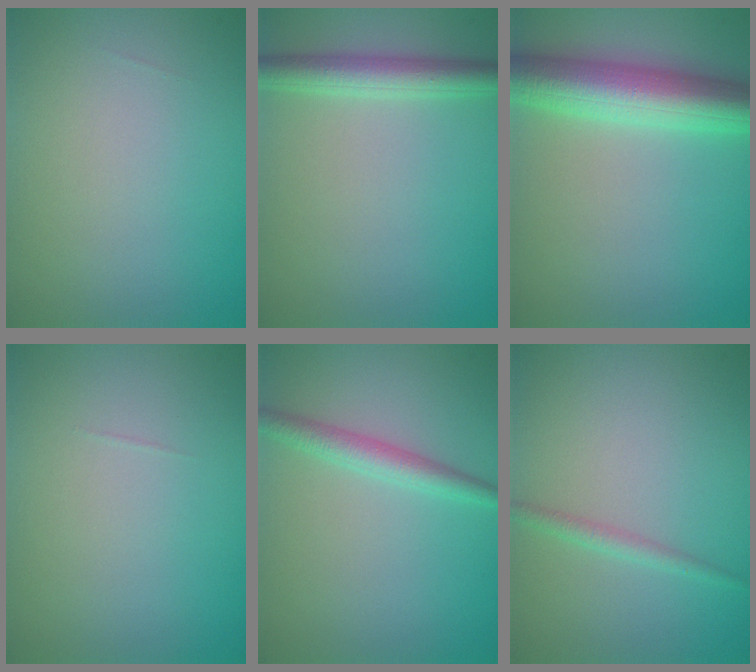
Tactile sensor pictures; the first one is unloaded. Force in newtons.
{"total": 3.2, "press": 3.2, "slide": 0.2}
{"total": 7.2, "press": 7.2, "slide": 0.0}
{"total": 0.0}
{"total": 2.3, "press": 2.3, "slide": 0.0}
{"total": 1.3, "press": 1.3, "slide": 0.1}